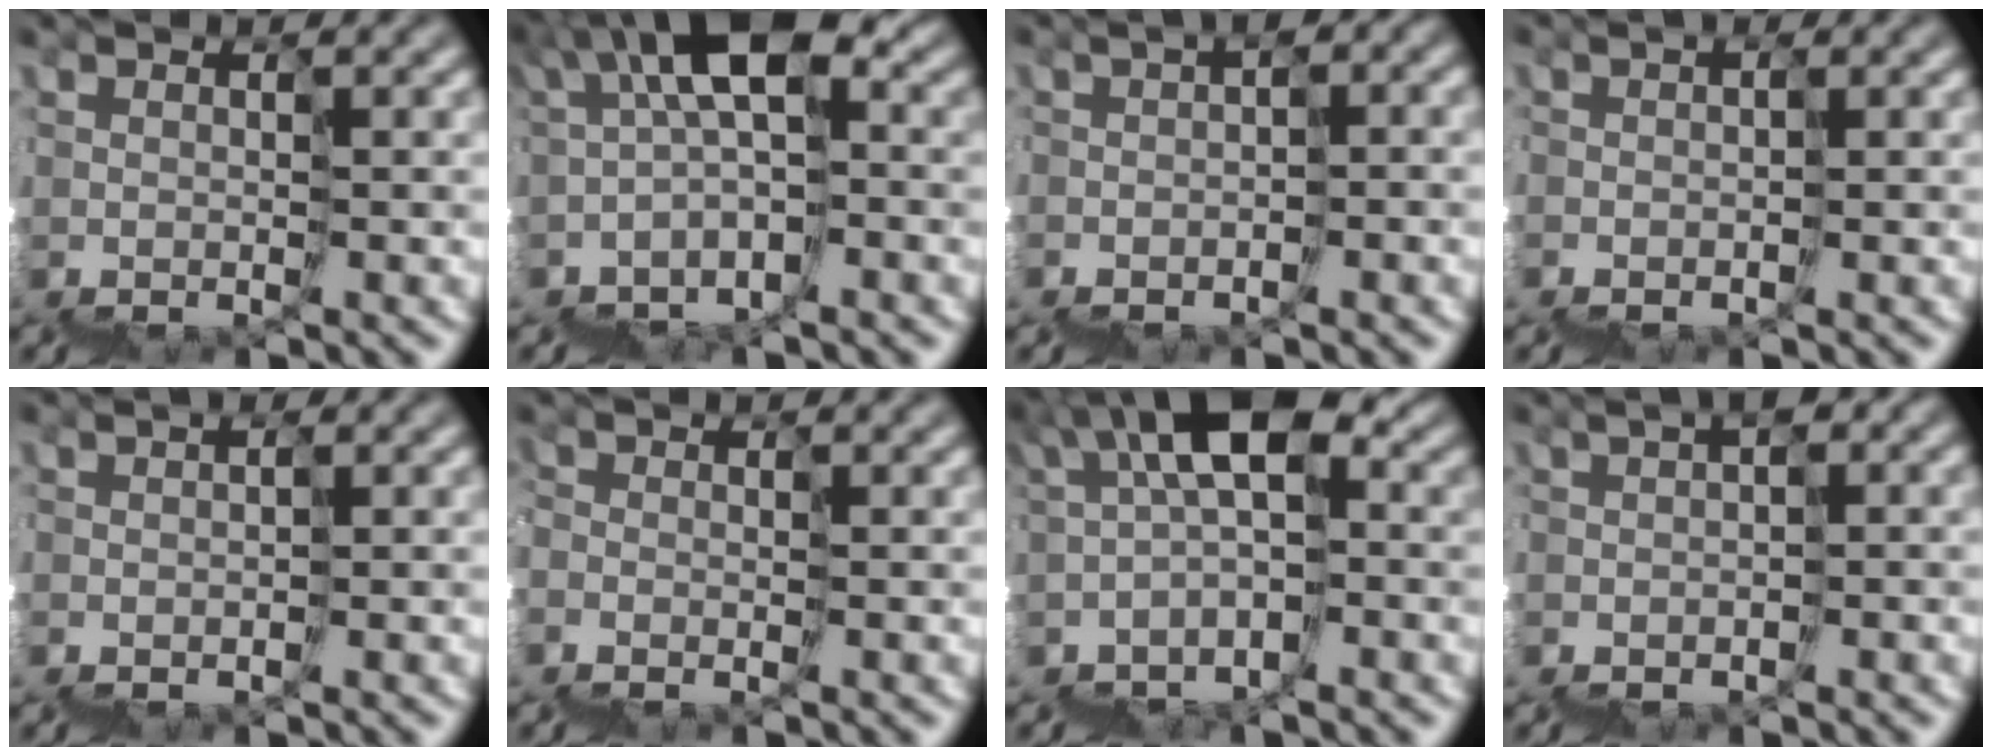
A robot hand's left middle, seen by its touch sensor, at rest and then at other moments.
{"total": 4.8, "force": [0.3, 2.0, 4.4], "torque": [-0.084, 0.036, -0.010]}
{"total": 2.4, "force": [-2.1, 0.2, 1.1], "torque": [-0.016, -0.007, -0.031]}
{"total": 1.2, "force": [-1.0, 0.6, 0.1], "torque": [0.000, 0.003, -0.021]}
{"total": 1.6, "force": [-1.3, 0.8, 0.2], "torque": [0.001, 0.007, -0.024]}
{"total": 1.8, "force": [-1.3, -0.6, -1.1], "torque": [0.016, 0.009, -0.035]}
{"total": 4.7, "force": [0.3, 2.3, 4.1], "torque": [-0.077, 0.033, -0.009]}
{"total": 1.8, "force": [-1.6, -0.2, 0.8], "torque": [-0.016, -0.006, -0.032]}